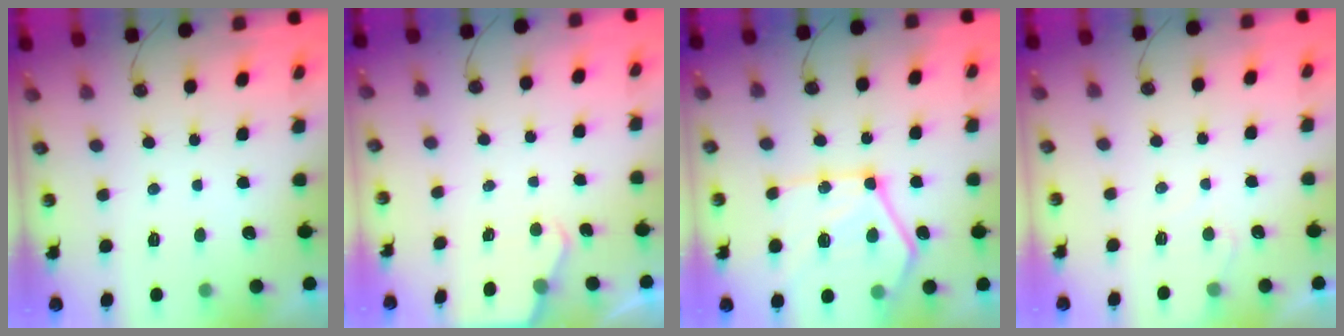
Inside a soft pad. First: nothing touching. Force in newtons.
{"total": 2.9, "press": 2.8, "slide": 0.4}
{"total": 22.1, "press": 21.9, "slide": 2.3}
{"total": 4.6, "press": 4.5, "slide": 0.5}